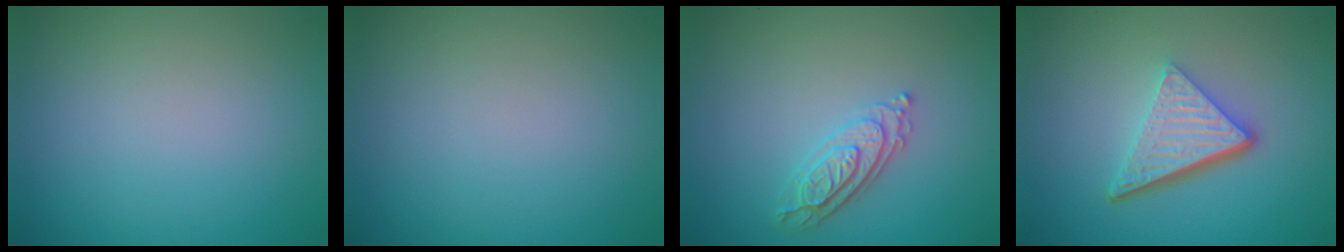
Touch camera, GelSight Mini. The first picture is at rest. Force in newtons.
{"total": 0.0}
{"total": 2.9, "press": 2.7, "slide": 1.0}
{"total": 5.5, "press": 3.7, "slide": 4.0}